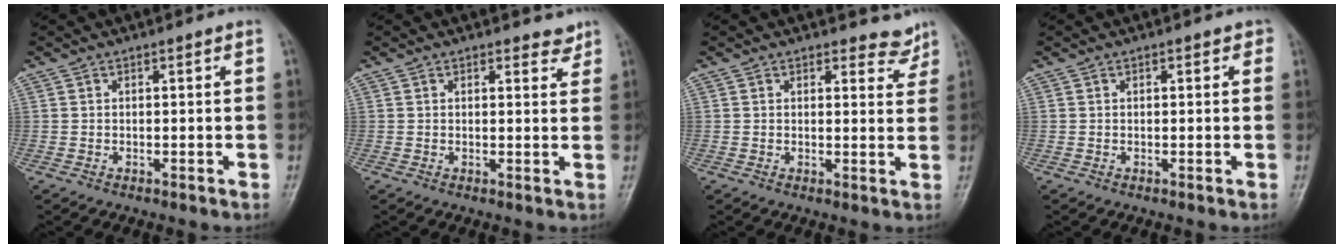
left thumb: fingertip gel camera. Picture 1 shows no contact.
{"total": 2.3, "force": [1.9, 1.0, 0.7], "torque": [0.010, -0.012, 0.019]}
{"total": 3.8, "force": [3.4, 1.7, 0.4], "torque": [0.020, -0.027, 0.031]}
{"total": 1.1, "force": [0.4, 0.7, 0.7], "torque": [0.000, 0.001, 0.002]}